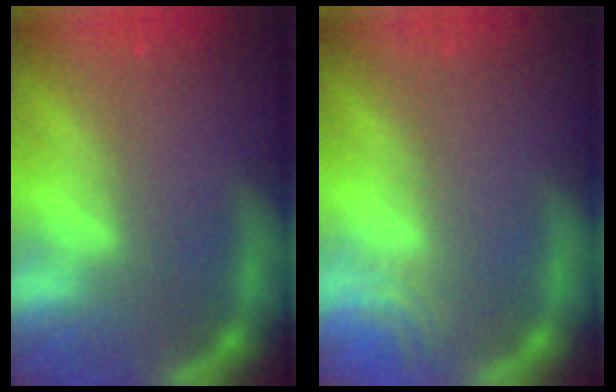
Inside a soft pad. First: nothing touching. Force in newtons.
{"total": 1.5}